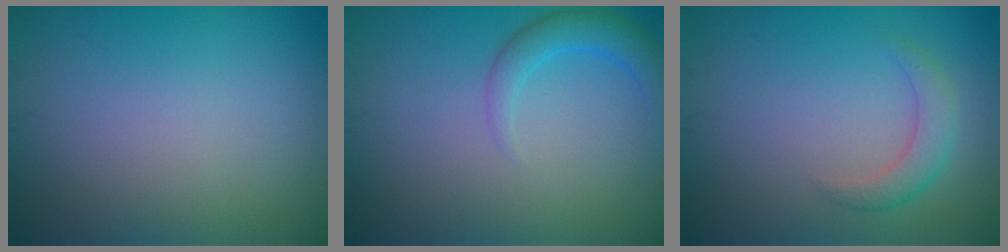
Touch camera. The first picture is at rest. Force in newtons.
{"total": 2.7, "press": 2.7, "slide": 0.2}
{"total": 2.3, "press": 2.3, "slide": 0.1}